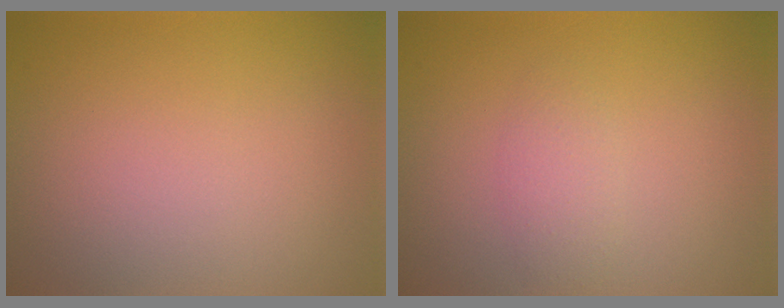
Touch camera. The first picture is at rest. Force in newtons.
{"total": 1.6, "press": 1.6, "slide": 0.2}